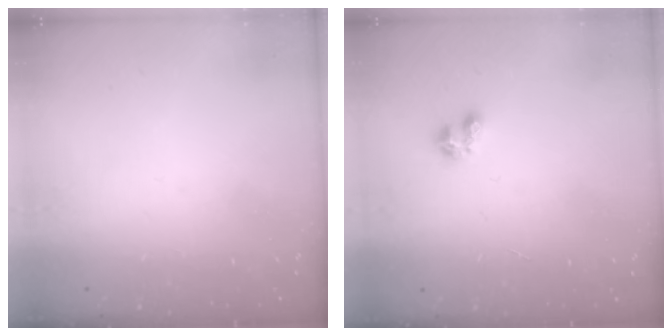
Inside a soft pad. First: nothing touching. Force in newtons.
{"total": 2.8, "press": 2.8, "slide": 0.5}